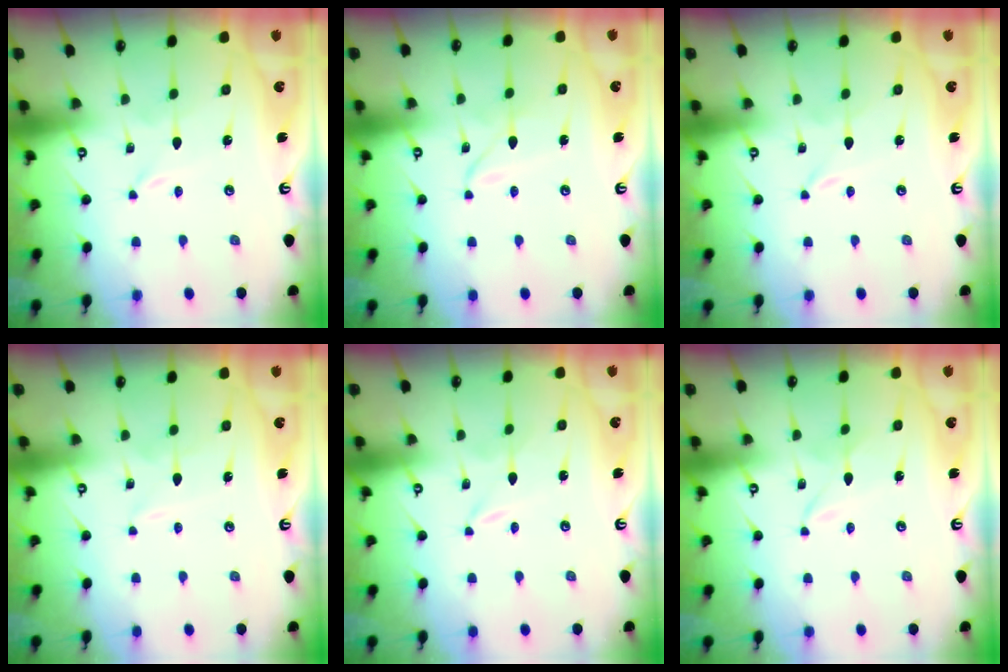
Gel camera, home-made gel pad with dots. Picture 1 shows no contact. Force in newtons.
{"total": 2.1, "press": 2.1, "slide": 0.2}
{"total": 0.0}
{"total": 2.4, "press": 2.3, "slide": 0.3}
{"total": 0.0}
{"total": 1.7, "press": 1.7, "slide": 0.2}